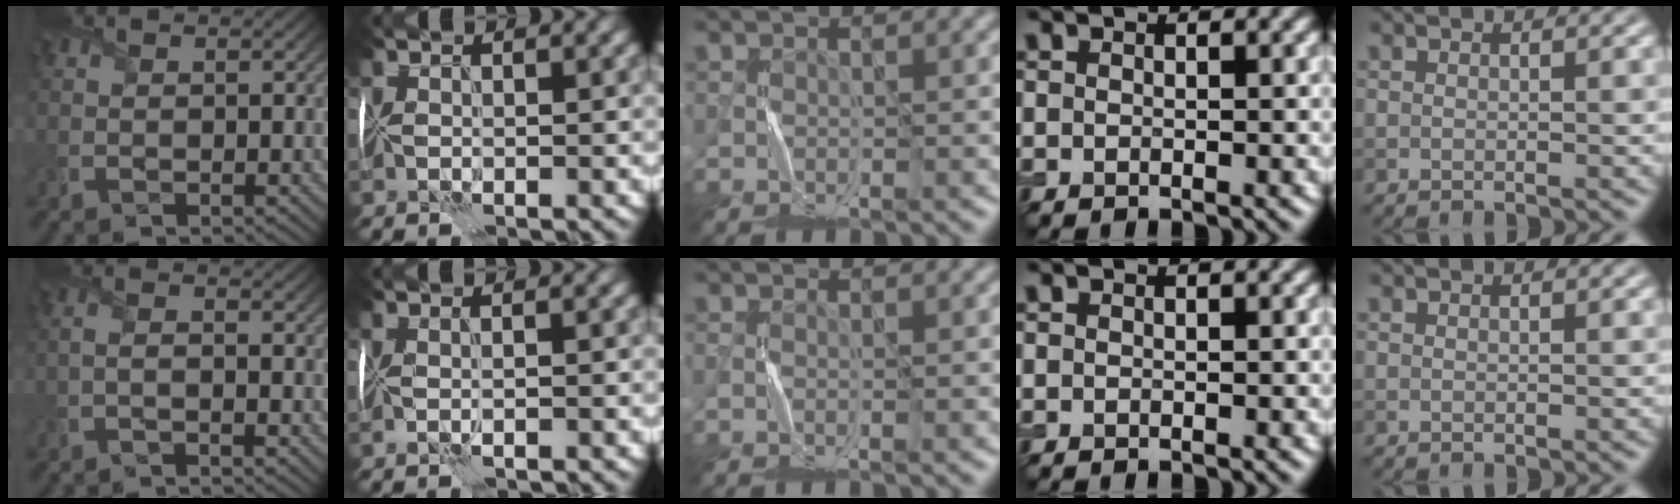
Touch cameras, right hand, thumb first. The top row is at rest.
{"thumb": {"total": 1.7, "force": [-1.4, -0.2, 0.9], "torque": [-0.019, 0.005, -0.034]}, "index": {"total": 1.0, "force": [-0.1, 0.2, 0.9], "torque": [-0.018, -0.002, -0.003]}, "middle": {"total": 0.6, "force": [-0.4, -0.3, -0.2], "torque": [0.004, 0.002, -0.010]}}